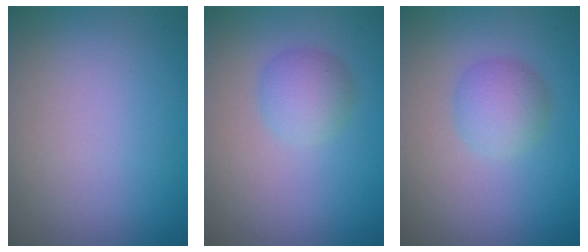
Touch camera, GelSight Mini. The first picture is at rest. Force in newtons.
{"total": 2.4, "press": 2.4, "slide": 0.1}
{"total": 2.7, "press": 2.7, "slide": 0.1}